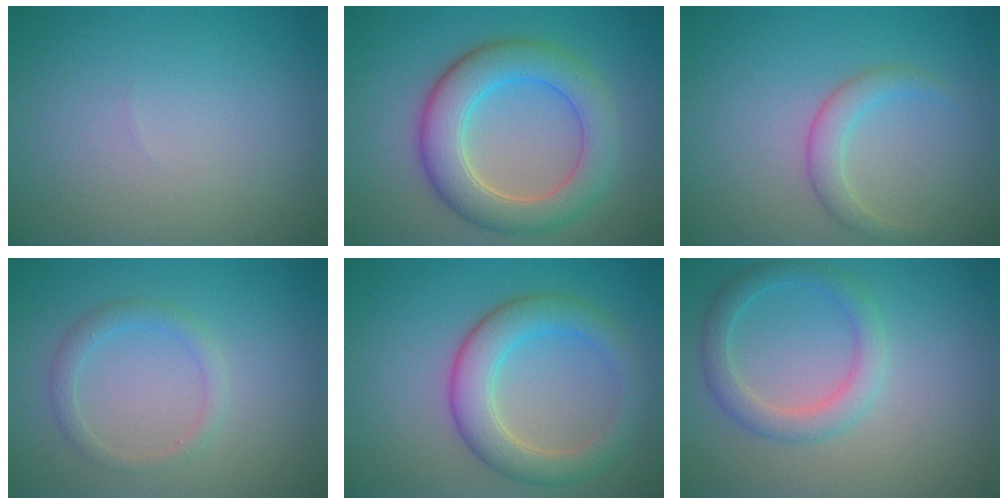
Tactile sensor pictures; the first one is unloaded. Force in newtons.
{"total": 6.5, "press": 6.5, "slide": 0.4}
{"total": 2.2, "press": 2.1, "slide": 0.1}
{"total": 1.7, "press": 1.7, "slide": 0.2}
{"total": 5.0, "press": 5.0, "slide": 0.1}
{"total": 2.8, "press": 2.8, "slide": 0.0}